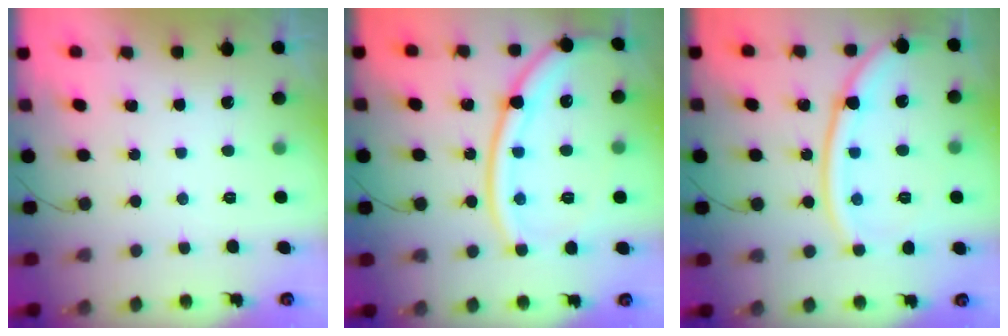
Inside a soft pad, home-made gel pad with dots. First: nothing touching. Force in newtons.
{"total": 18.4, "press": 18.3, "slide": 1.9}
{"total": 14.8, "press": 14.7, "slide": 1.4}